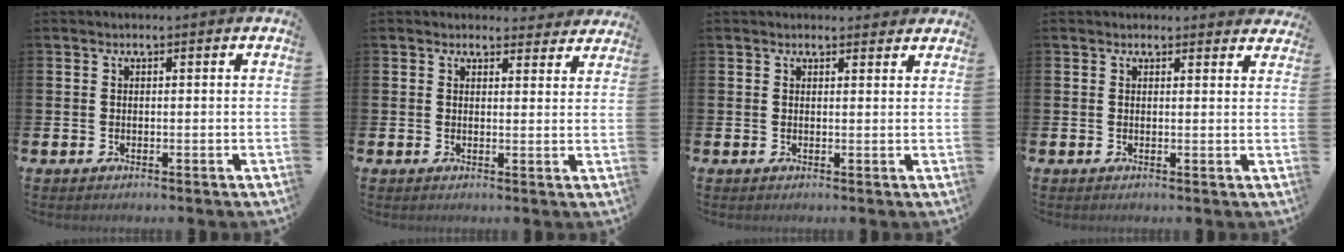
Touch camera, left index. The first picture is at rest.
{"total": 2.5, "force": [2.4, 0.7, 0.1], "torque": [0.003, -0.012, 0.040]}
{"total": 1.2, "force": [1.1, 0.4, 0.1], "torque": [0.005, 0.000, 0.020]}
{"total": 1.4, "force": [1.3, 0.3, 0.0], "torque": [0.005, -0.004, 0.023]}